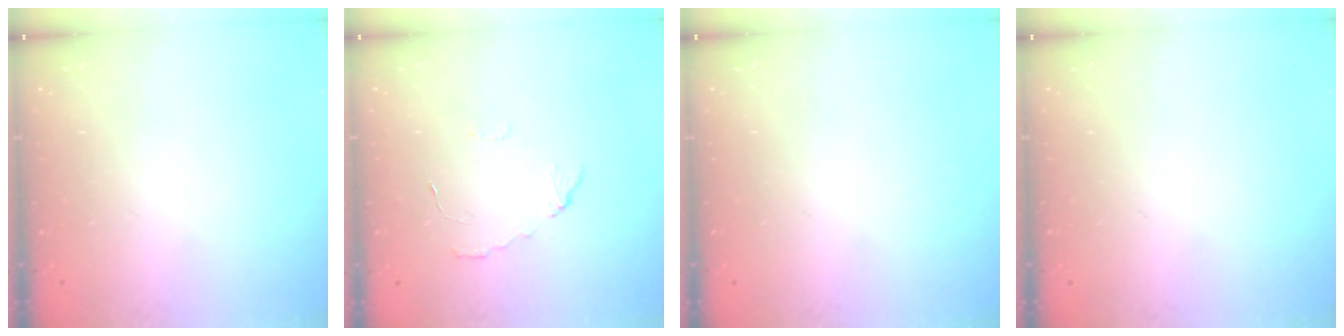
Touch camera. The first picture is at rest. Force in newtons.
{"total": 4.5, "press": 4.5, "slide": 0.4}
{"total": 0.0}
{"total": 0.0}